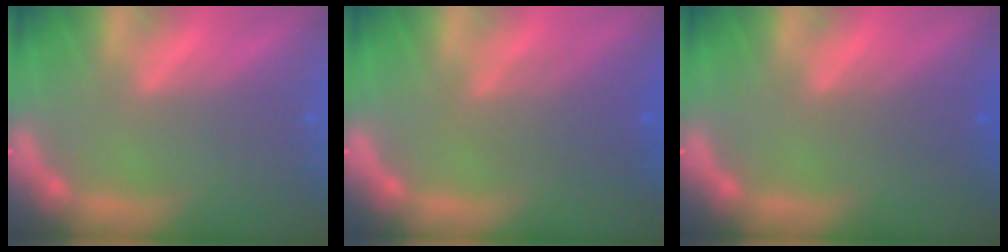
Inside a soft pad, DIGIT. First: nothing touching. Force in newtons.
{"total": 4.0}
{"total": 2.0}